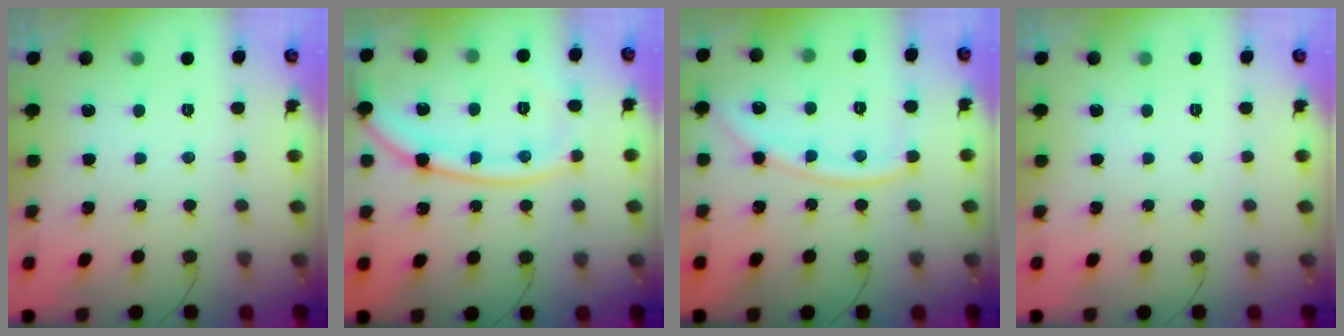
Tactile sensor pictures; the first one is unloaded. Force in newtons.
{"total": 16.7, "press": 16.7, "slide": 1.2}
{"total": 12.8, "press": 12.7, "slide": 1.5}
{"total": 0.0}